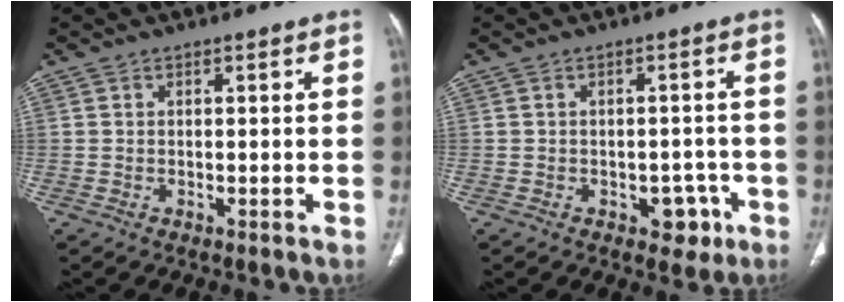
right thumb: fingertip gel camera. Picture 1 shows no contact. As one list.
[{"total": 4.5, "force": [-2.2, 3.1, 2.4], "torque": [-0.006, 0.016, -0.024]}]